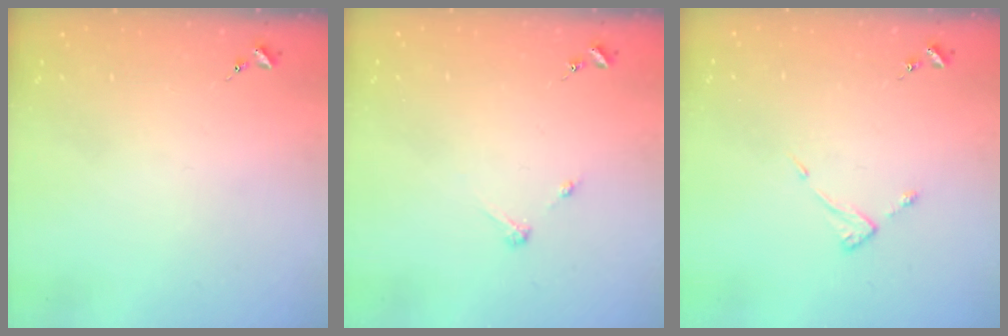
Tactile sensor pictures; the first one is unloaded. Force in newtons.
{"total": 2.7, "press": 2.7, "slide": 0.3}
{"total": 3.6, "press": 3.6, "slide": 0.4}